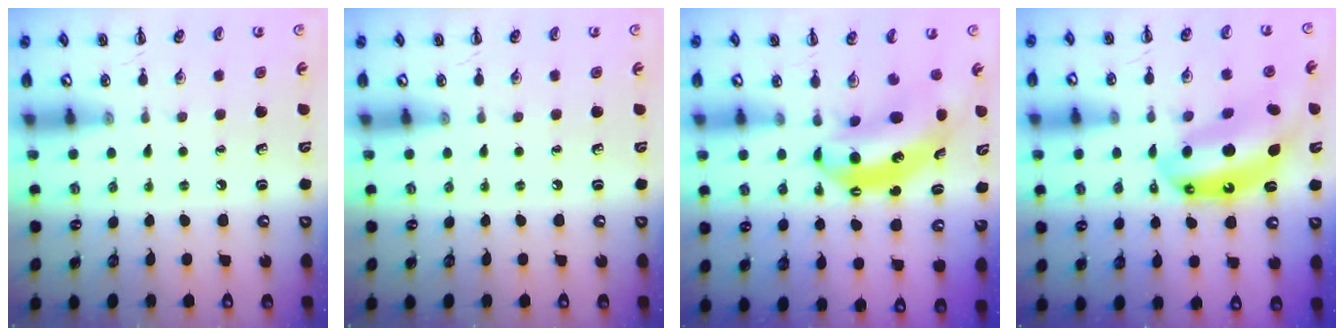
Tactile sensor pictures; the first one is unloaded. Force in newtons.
{"total": 0.0}
{"total": 7.5, "press": 7.3, "slide": 1.9}
{"total": 14.4, "press": 13.8, "slide": 4.0}